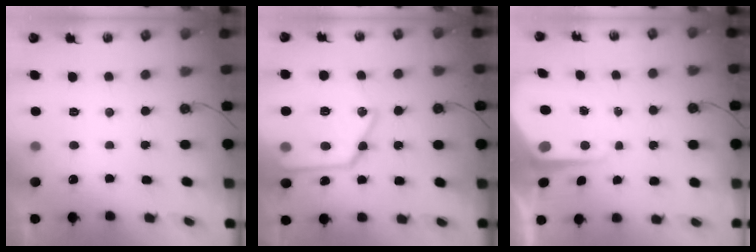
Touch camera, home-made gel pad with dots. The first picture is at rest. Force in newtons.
{"total": 24.8, "press": 24.7, "slide": 2.6}
{"total": 6.7, "press": 6.7, "slide": 0.6}